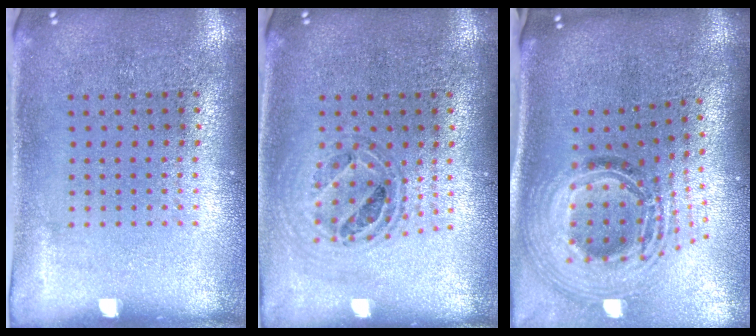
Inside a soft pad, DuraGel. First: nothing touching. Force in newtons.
{"total": 0.8, "press": 0.7, "slide": 0.3}
{"total": 2.3, "press": 1.8, "slide": 1.5}